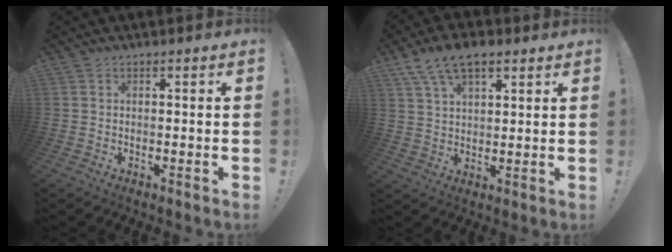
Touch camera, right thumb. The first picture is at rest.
{"total": 9.9, "force": [6.0, 4.6, 6.3], "torque": [-0.111, -0.018, 0.115]}